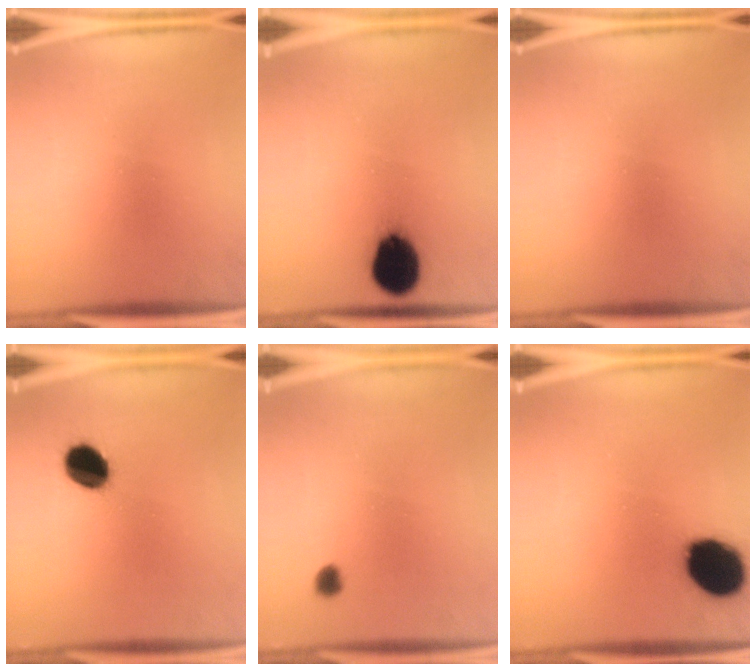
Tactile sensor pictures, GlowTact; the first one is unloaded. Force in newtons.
{"total": 13.5}
{"total": 0.0}
{"total": 9.1}
{"total": 1.8}
{"total": 16.9}